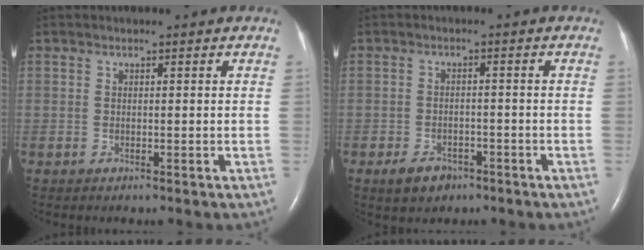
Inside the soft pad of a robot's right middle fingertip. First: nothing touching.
{"total": 3.9, "force": [-2.5, 2.4, 1.7], "torque": [-0.035, 0.001, -0.033]}